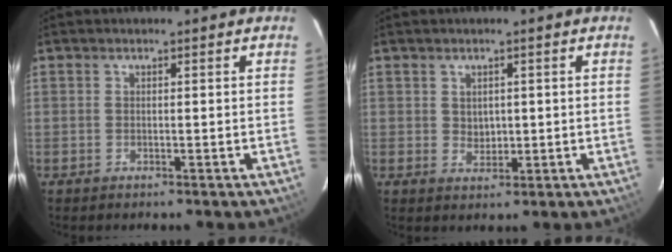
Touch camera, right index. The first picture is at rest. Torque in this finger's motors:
{"motor_torque": [-0.04, 0.13, 0.13, 0.00]}